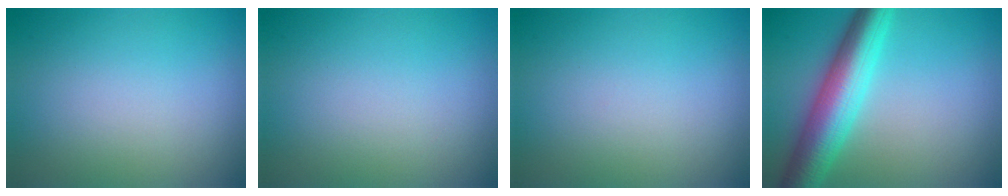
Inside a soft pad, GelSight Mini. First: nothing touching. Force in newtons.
{"total": 0.0}
{"total": 0.0}
{"total": 7.4, "press": 7.4, "slide": 0.2}